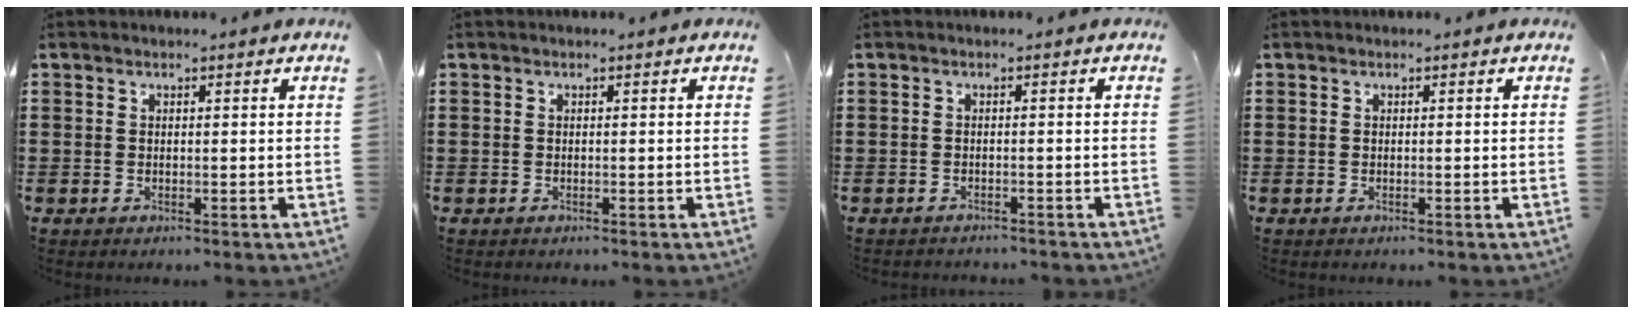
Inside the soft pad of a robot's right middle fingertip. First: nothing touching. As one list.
[{"total": 0.0}, {"total": 0.9, "force": [-0.9, 0.2, -0.2], "torque": [0.000, 0.000, -0.019]}, {"total": 0.0}]